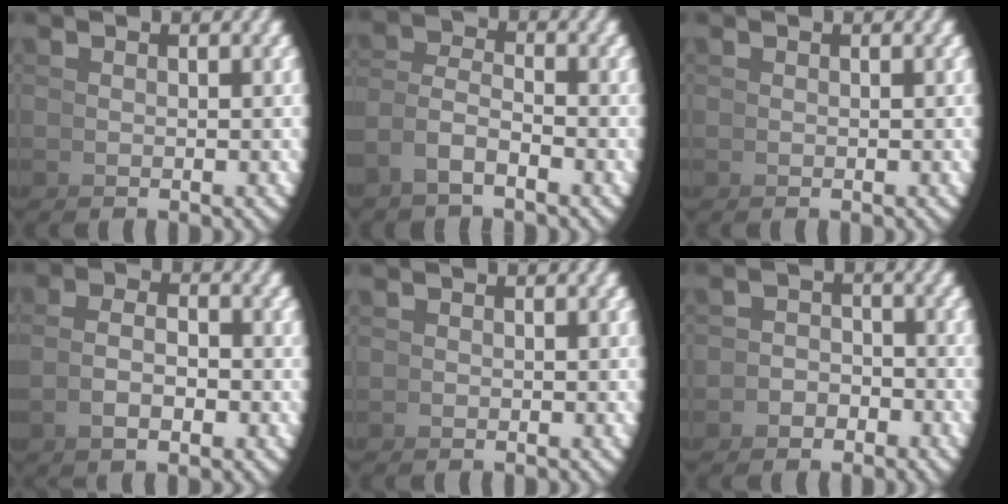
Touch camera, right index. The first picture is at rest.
{"total": 3.0, "force": [-1.3, 1.8, 2.0], "torque": [-0.048, -0.011, -0.020]}
{"total": 0.0}
{"total": 2.5, "force": [-0.4, 0.7, 2.3], "torque": [-0.035, 0.000, -0.006]}
{"total": 0.0}
{"total": 2.0, "force": [-2.0, 0.5, -0.2], "torque": [0.022, -0.002, -0.037]}